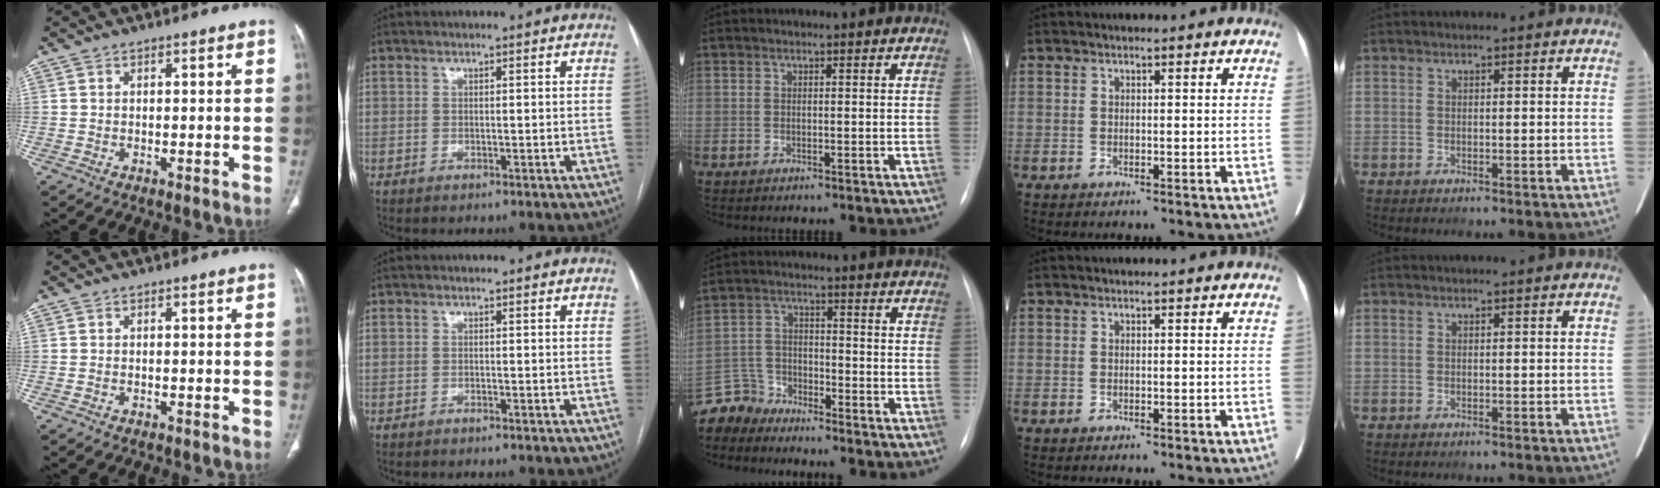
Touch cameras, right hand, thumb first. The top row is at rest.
{"middle": {"total": 6.4, "force": [-6.1, 1.6, -1.1], "torque": [0.015, 0.003, -0.124]}}